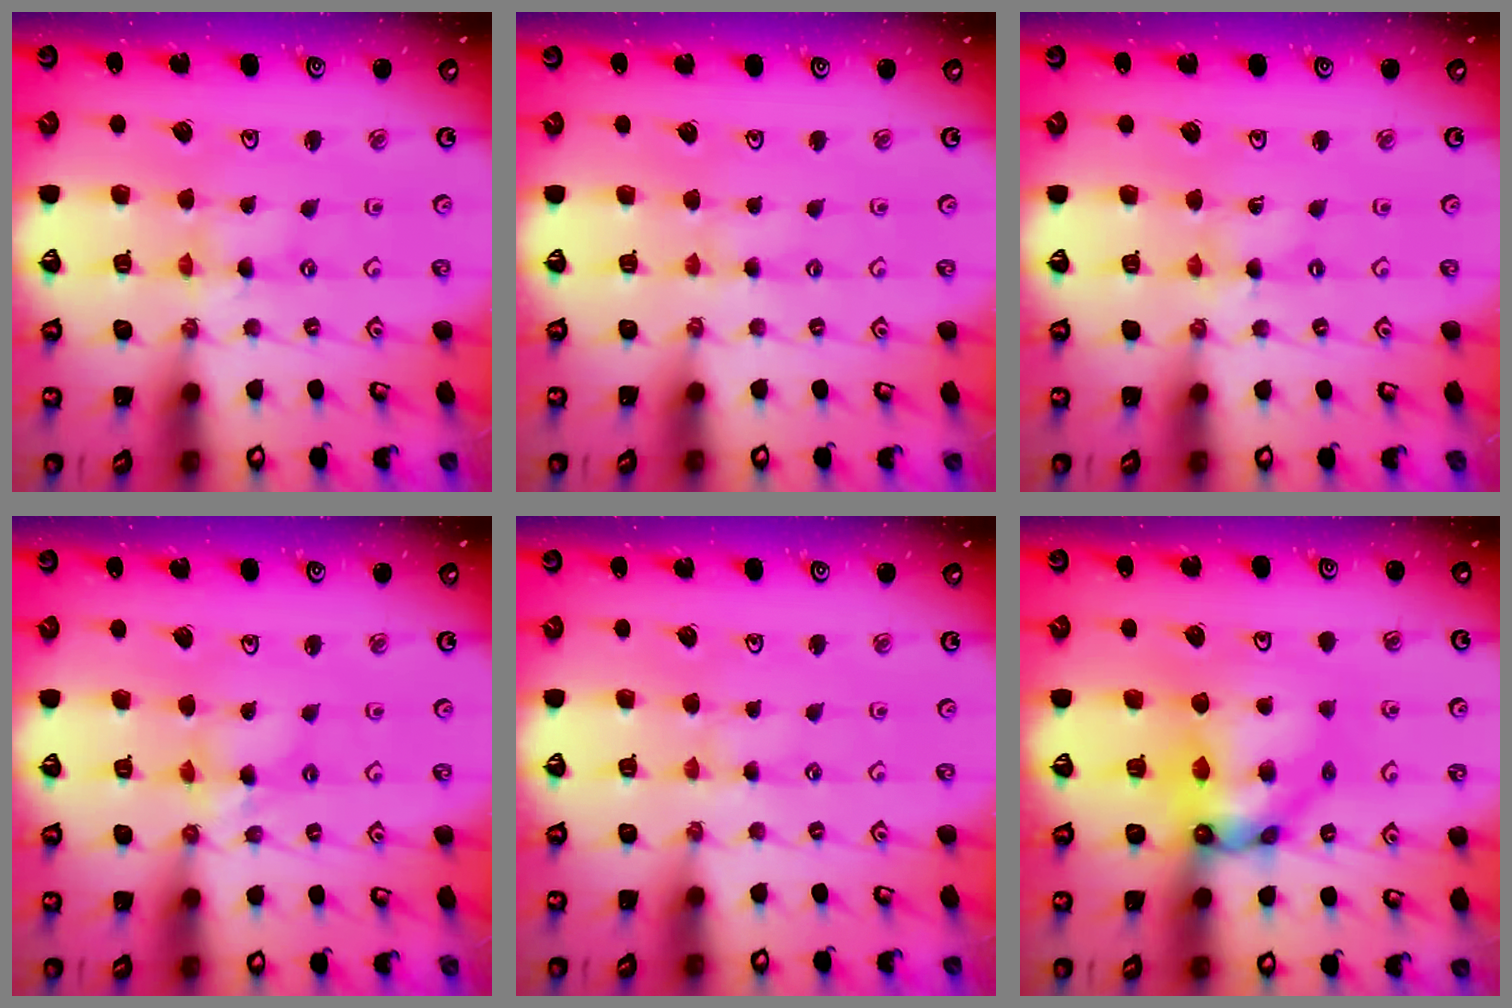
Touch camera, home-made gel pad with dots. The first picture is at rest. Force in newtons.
{"total": 1.9, "press": 1.9, "slide": 0.3}
{"total": 0.0}
{"total": 4.9, "press": 4.8, "slide": 0.5}
{"total": 0.8, "press": 0.8, "slide": 0.3}
{"total": 10.9, "press": 10.9, "slide": 1.1}